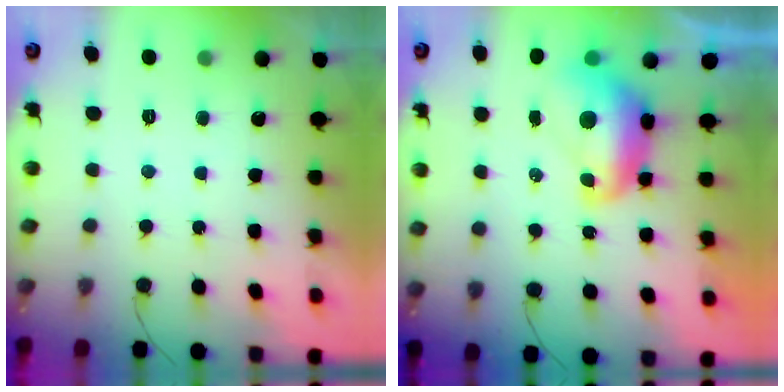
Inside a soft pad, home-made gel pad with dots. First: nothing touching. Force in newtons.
{"total": 9.2, "press": 9.2, "slide": 1.1}